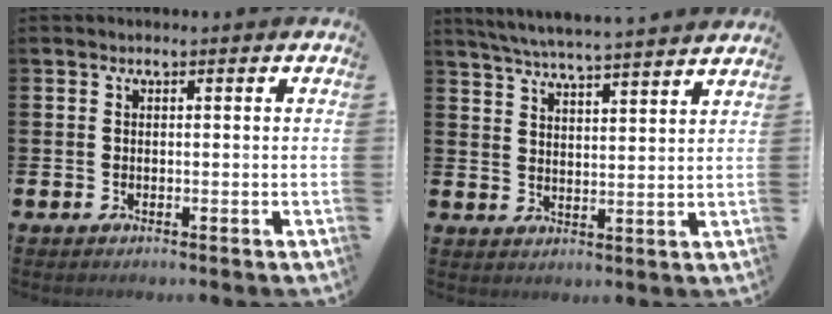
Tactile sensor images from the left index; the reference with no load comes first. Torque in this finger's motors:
{"motor_torque": [0.90, -1.23, 0.42, 0.11]}